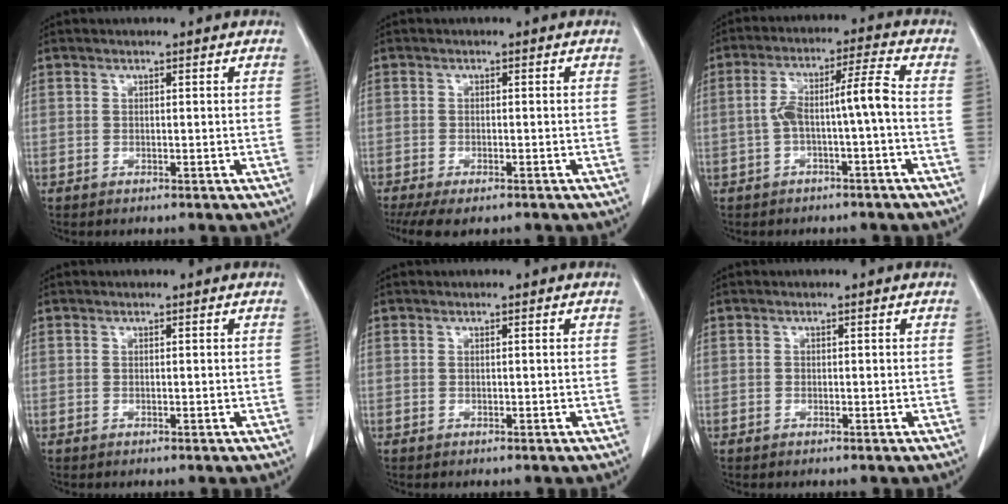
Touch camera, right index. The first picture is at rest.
{"total": 7.9, "force": [-5.5, 3.1, 4.8], "torque": [-0.088, -0.011, -0.085]}
{"total": 7.6, "force": [-1.4, 0.9, 7.4], "torque": [-0.142, 0.036, -0.021]}
{"total": 0.0}
{"total": 0.0}
{"total": 0.7, "force": [-0.1, 0.6, 0.4], "torque": [-0.009, 0.004, -0.001]}